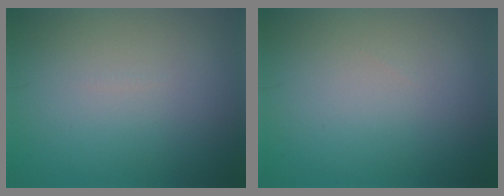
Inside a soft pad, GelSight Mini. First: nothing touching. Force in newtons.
{"total": 0.0}